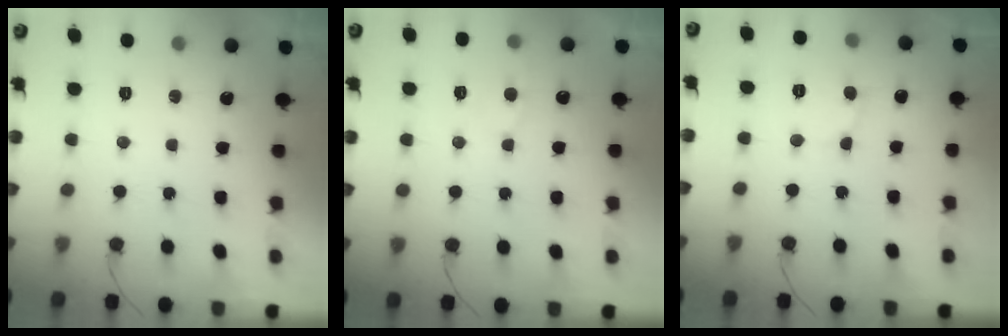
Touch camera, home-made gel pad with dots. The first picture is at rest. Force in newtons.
{"total": 4.9, "press": 4.9, "slide": 0.4}
{"total": 2.6, "press": 2.6, "slide": 0.2}